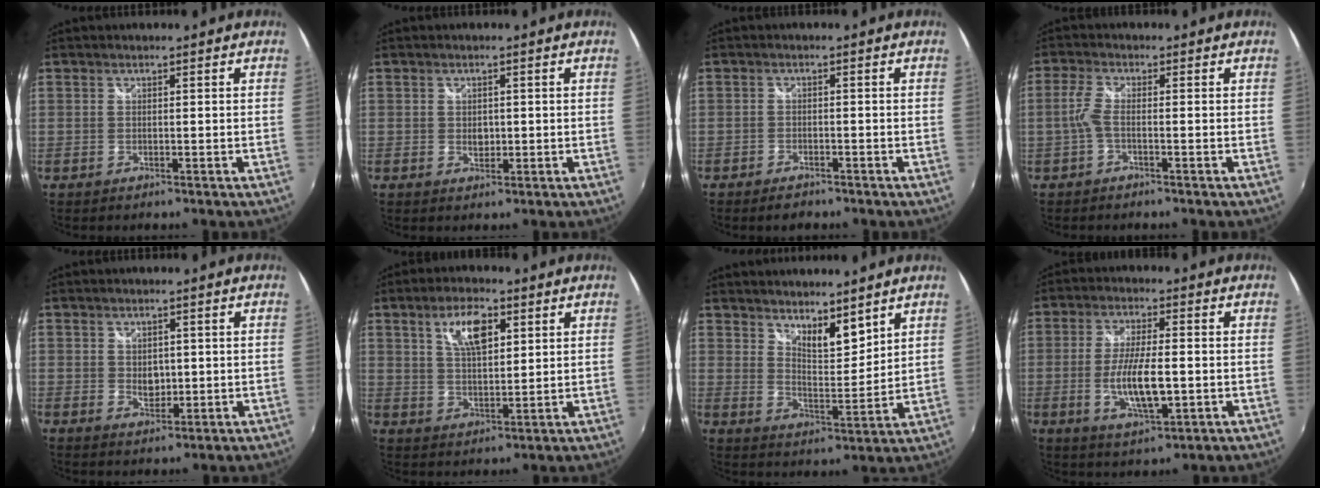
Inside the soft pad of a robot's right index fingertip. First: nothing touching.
{"total": 1.6, "force": [0.0, 1.4, 0.8], "torque": [-0.010, 0.002, 0.003]}
{"total": 2.9, "force": [-2.3, 1.3, 1.1], "torque": [-0.032, -0.003, -0.040]}
{"total": 2.5, "force": [-1.1, 0.5, 2.2], "torque": [-0.058, 0.003, -0.025]}
{"total": 2.7, "force": [0.3, 2.1, 1.6], "torque": [-0.022, 0.002, 0.009]}
{"total": 8.0, "force": [3.6, 3.3, 6.4], "torque": [-0.116, 0.010, 0.067]}
{"total": 7.5, "force": [6.0, 2.4, 3.9], "torque": [-0.052, -0.005, 0.103]}
{"total": 9.3, "force": [-1.6, 2.5, 8.9], "torque": [-0.173, -0.007, -0.024]}